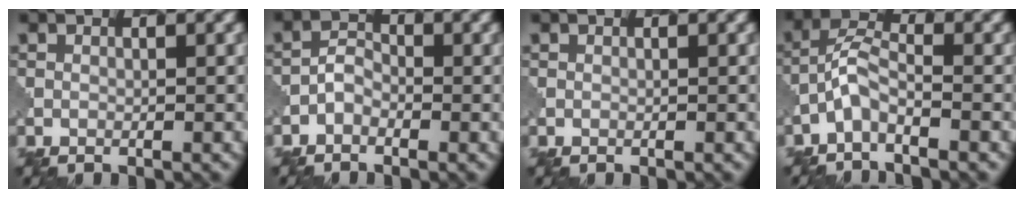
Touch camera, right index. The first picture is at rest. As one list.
[{"total": 1.3, "force": [-0.7, 0.9, 0.5], "torque": [-0.008, 0.007, -0.017]}, {"total": 0.0}, {"total": 2.6, "force": [-1.6, 0.9, 1.8], "torque": [-0.041, 0.007, -0.039]}]